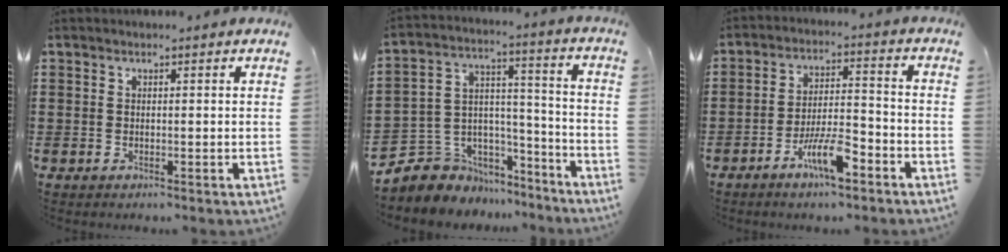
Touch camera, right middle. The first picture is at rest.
{"total": 6.6, "force": [-4.6, 4.6, -0.4], "torque": [-0.018, 0.002, -0.087]}
{"total": 7.6, "force": [-4.9, 2.0, 5.5], "torque": [-0.111, 0.003, -0.091]}